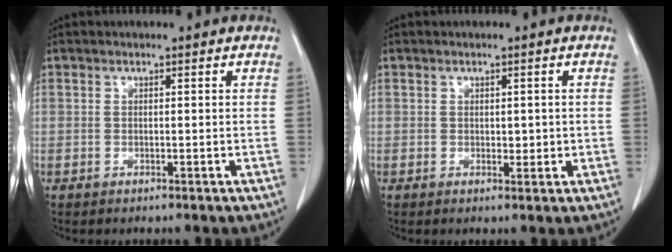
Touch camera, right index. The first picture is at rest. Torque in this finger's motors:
{"motor_torque": [-0.01, 0.08, 0.02, 0.01]}